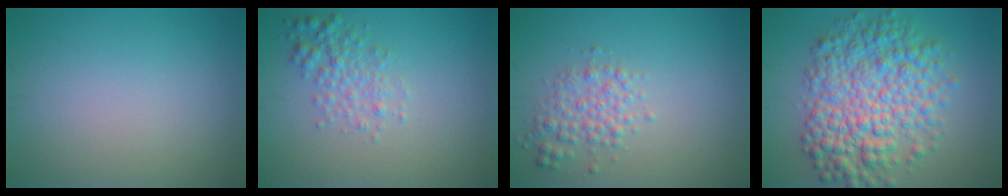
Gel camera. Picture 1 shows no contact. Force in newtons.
{"total": 2.4, "press": 2.4, "slide": 0.1}
{"total": 2.5, "press": 2.5, "slide": 0.0}
{"total": 8.6, "press": 8.6, "slide": 0.1}